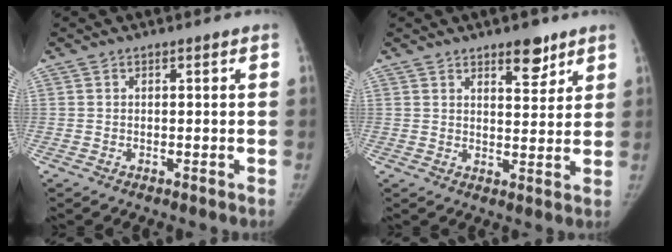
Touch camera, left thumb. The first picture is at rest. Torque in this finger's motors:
{"motor_torque": [0.40, -0.27, 0.53, -0.50, 0.16]}